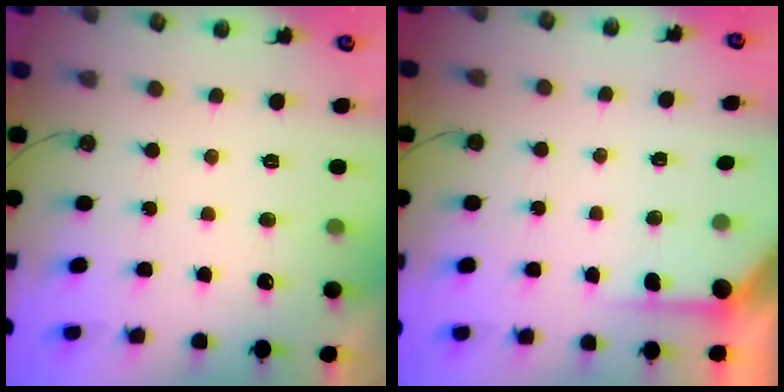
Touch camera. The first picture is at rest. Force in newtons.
{"total": 3.9, "press": 3.9, "slide": 0.3}